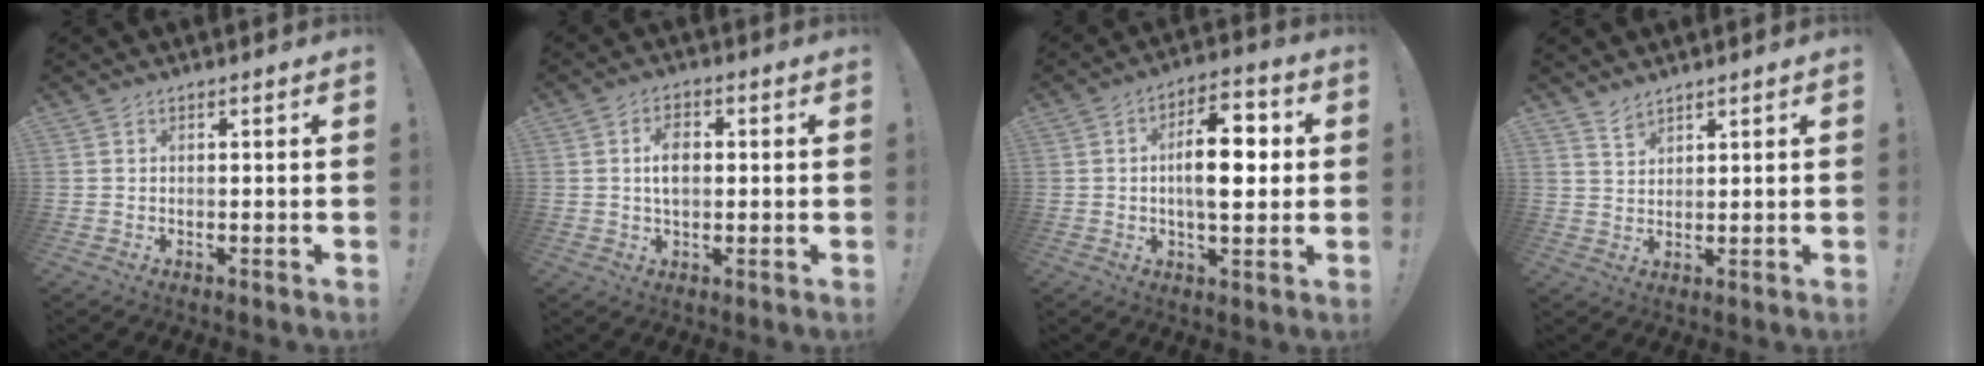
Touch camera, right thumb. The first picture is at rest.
{"total": 5.9, "force": [0.6, 3.6, 4.7], "torque": [-0.073, 0.003, 0.007]}
{"total": 13.2, "force": [0.7, 6.3, 11.6], "torque": [-0.173, 0.007, 0.007]}
{"total": 3.0, "force": [2.8, 0.8, 0.7], "torque": [-0.010, -0.022, 0.051]}